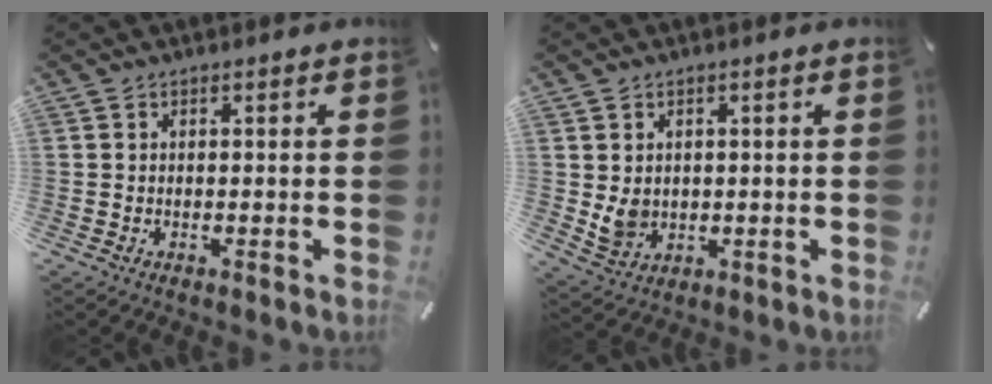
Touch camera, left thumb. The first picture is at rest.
{"total": 5.3, "force": [0.9, 4.7, 2.2], "torque": [-0.050, -0.005, 0.015]}